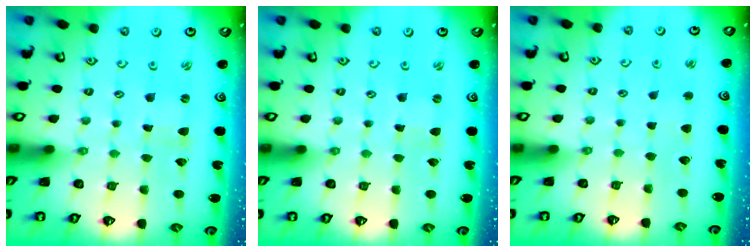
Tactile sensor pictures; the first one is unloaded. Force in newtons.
{"total": 0.0}
{"total": 1.5, "press": 1.5, "slide": 0.3}